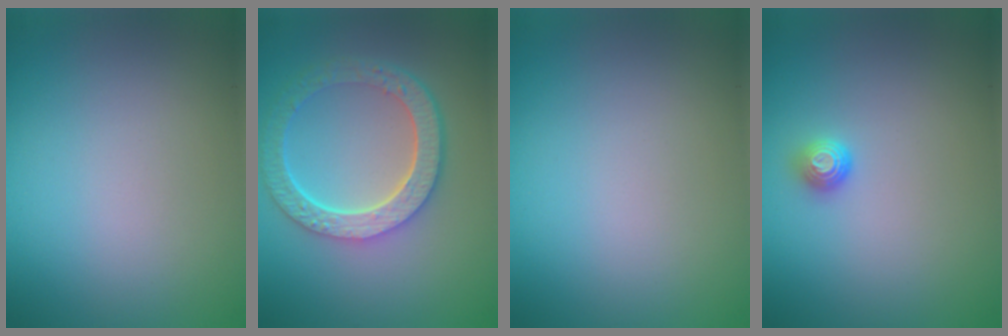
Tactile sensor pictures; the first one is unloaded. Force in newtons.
{"total": 6.0, "press": 4.4, "slide": 4.1}
{"total": 0.0}
{"total": 1.1, "press": 1.0, "slide": 0.5}